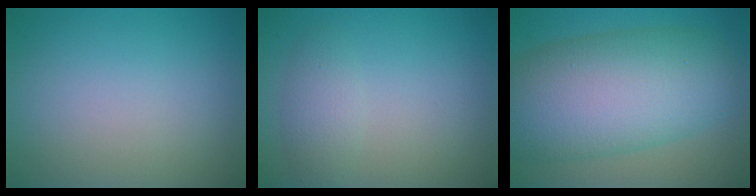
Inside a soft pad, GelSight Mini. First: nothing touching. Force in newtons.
{"total": 2.0, "press": 2.0, "slide": 0.0}
{"total": 12.0, "press": 12.0, "slide": 0.5}